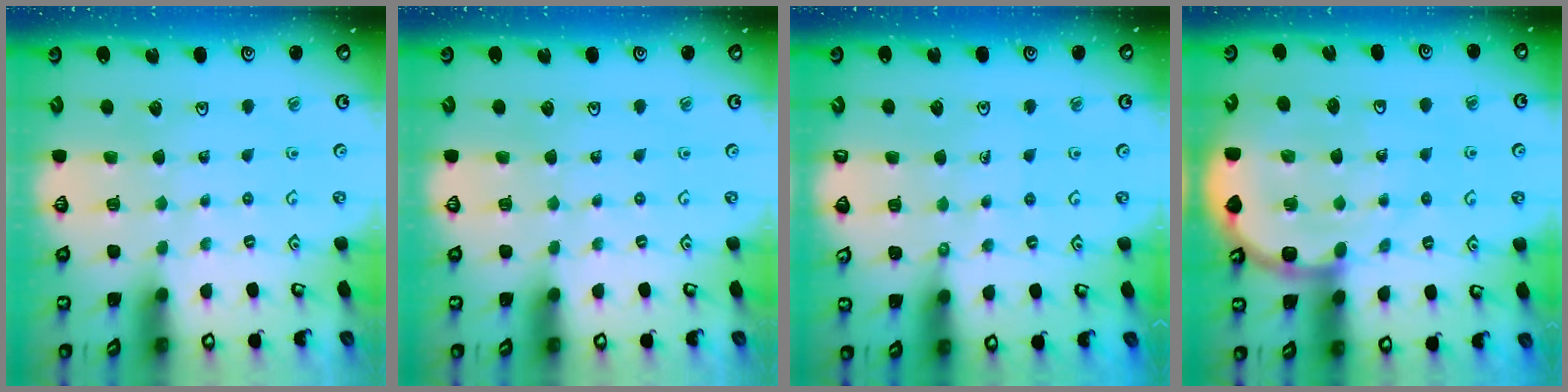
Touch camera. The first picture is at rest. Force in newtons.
{"total": 0.0}
{"total": 2.3, "press": 2.3, "slide": 0.5}
{"total": 9.9, "press": 9.4, "slide": 3.0}